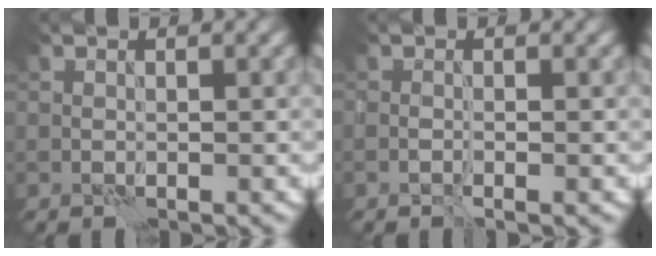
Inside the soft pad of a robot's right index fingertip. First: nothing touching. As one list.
[{"total": 0.9, "force": [-0.5, 0.2, 0.8], "torque": [-0.015, 0.000, -0.011]}]